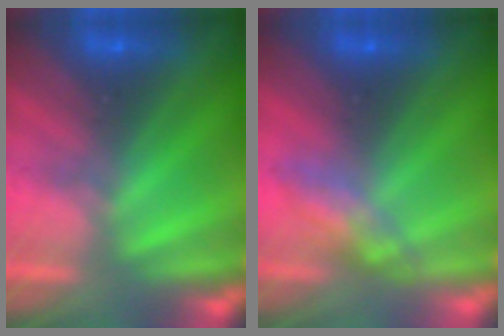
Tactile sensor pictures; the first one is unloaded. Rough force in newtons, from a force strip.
{"total": 2.6}